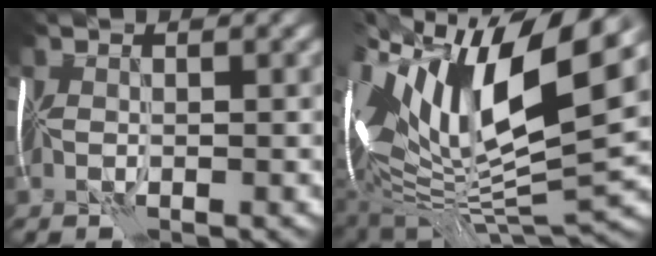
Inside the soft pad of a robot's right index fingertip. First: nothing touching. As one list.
[{"total": 15.7, "force": [4.6, 6.2, 13.7], "torque": [-0.261, 0.008, 0.079]}]